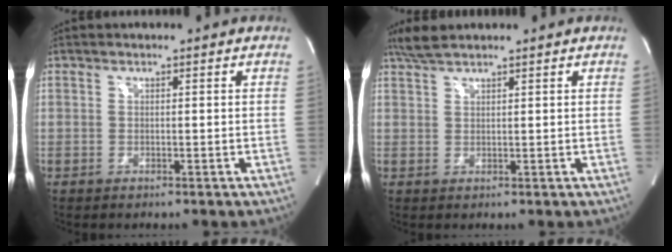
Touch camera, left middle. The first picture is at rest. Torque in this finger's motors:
{"motor_torque": [0.27, -0.17, -0.05, 0.01]}